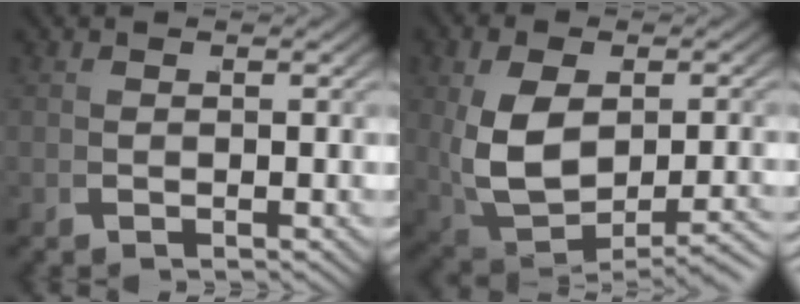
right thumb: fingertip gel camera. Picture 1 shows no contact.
{"total": 7.9, "force": [-1.1, 5.1, 6.0], "torque": [-0.145, -0.030, 0.013]}